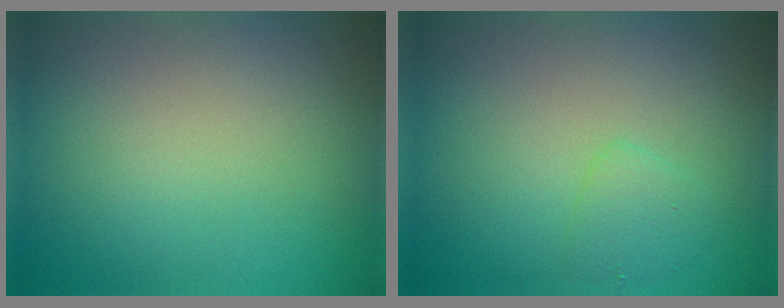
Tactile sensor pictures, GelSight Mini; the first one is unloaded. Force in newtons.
{"total": 1.4, "press": 1.4, "slide": 0.1}